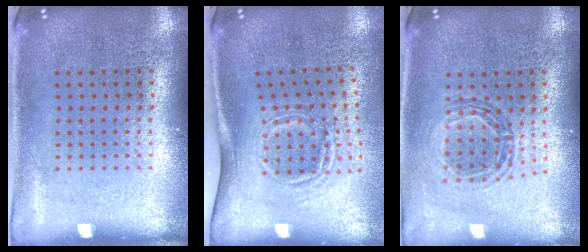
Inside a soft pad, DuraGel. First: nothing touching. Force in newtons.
{"total": 1.8, "press": 1.1, "slide": 1.4}
{"total": 0.9, "press": 0.9, "slide": 0.1}